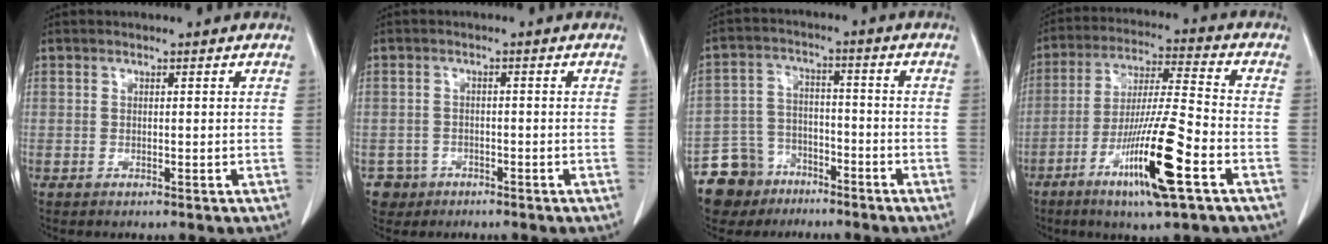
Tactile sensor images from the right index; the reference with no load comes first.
{"total": 3.3, "force": [-1.5, 2.9, -0.3], "torque": [0.009, 0.013, -0.026]}
{"total": 8.6, "force": [-6.0, 6.2, 0.7], "torque": [-0.019, 0.019, -0.106]}
{"total": 14.6, "force": [-6.5, 0.2, 13.1], "torque": [-0.247, -0.021, -0.115]}